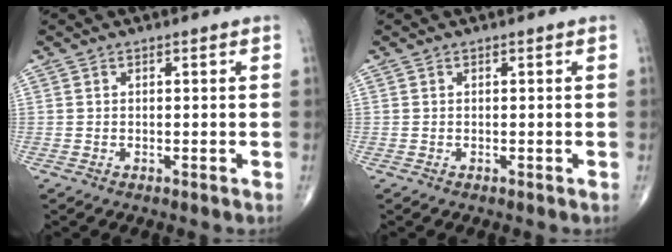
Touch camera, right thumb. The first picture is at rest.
{"total": 0.0}